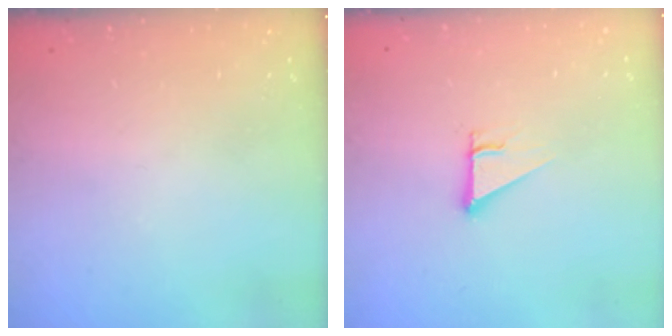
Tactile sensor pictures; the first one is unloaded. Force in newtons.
{"total": 2.5, "press": 2.5, "slide": 0.2}